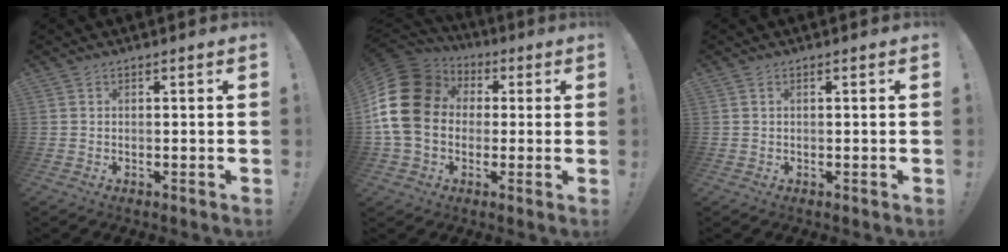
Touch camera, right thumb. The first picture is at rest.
{"total": 19.4, "force": [1.8, 15.3, 11.8], "torque": [-0.231, 0.009, 0.041]}
{"total": 0.6, "force": [0.4, 0.0, 0.5], "torque": [-0.012, 0.002, 0.008]}